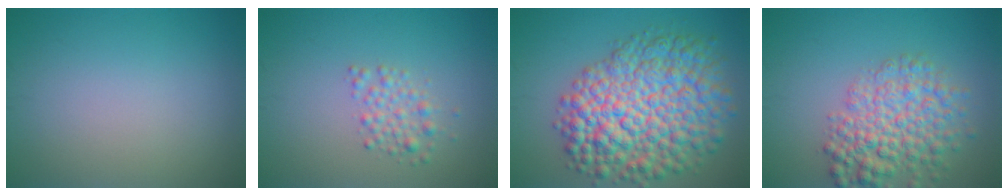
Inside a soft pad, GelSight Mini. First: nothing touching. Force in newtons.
{"total": 2.0, "press": 2.0, "slide": 0.1}
{"total": 11.8, "press": 11.8, "slide": 0.4}
{"total": 6.1, "press": 6.1, "slide": 0.2}